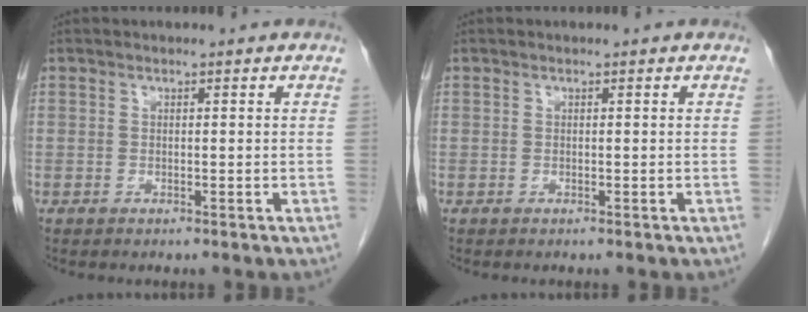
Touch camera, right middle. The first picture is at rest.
{"total": 0.0}